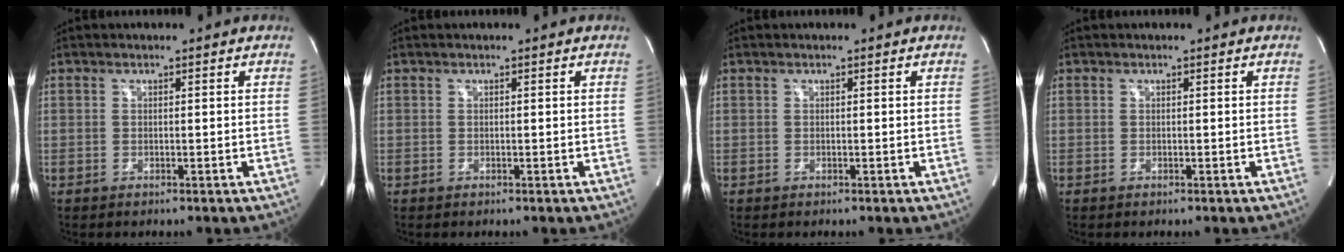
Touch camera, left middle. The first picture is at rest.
{"total": 0.0}
{"total": 0.0}
{"total": 0.0}